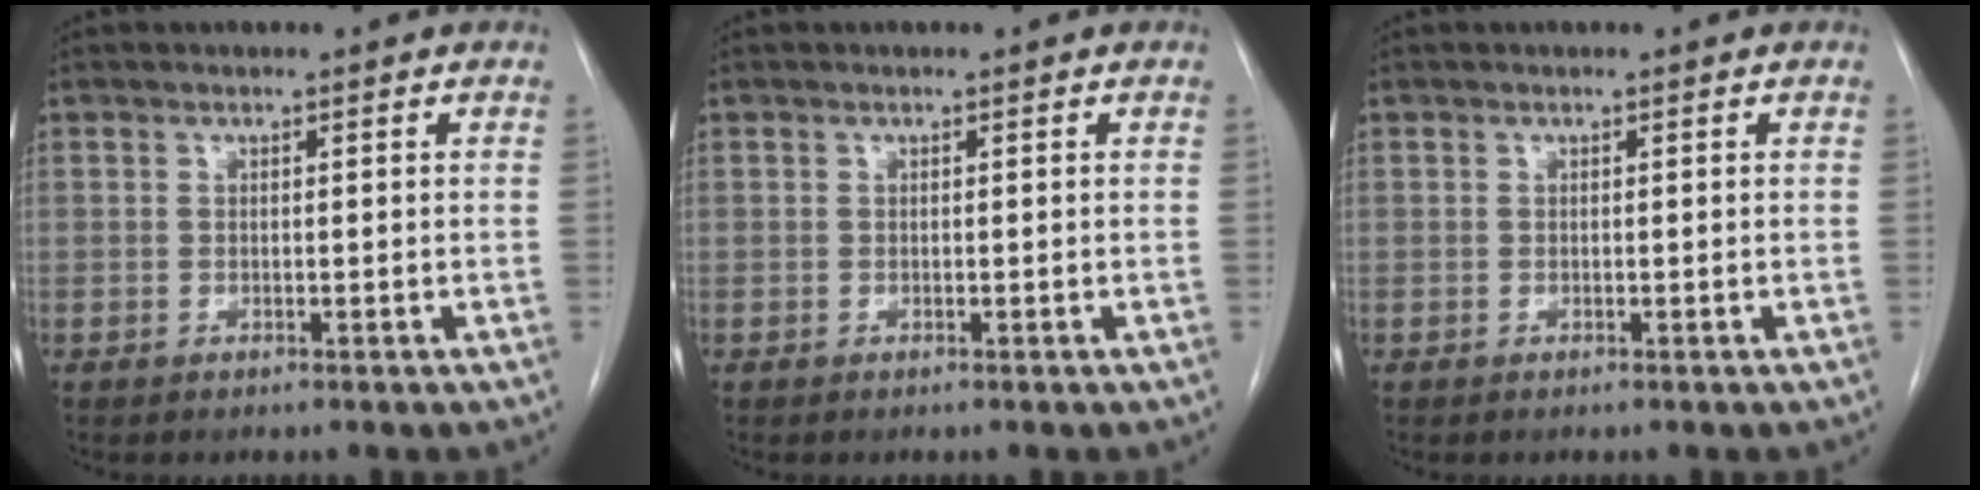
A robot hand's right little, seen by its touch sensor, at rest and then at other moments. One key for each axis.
{"total": 0.0}
{"total": 0.0}